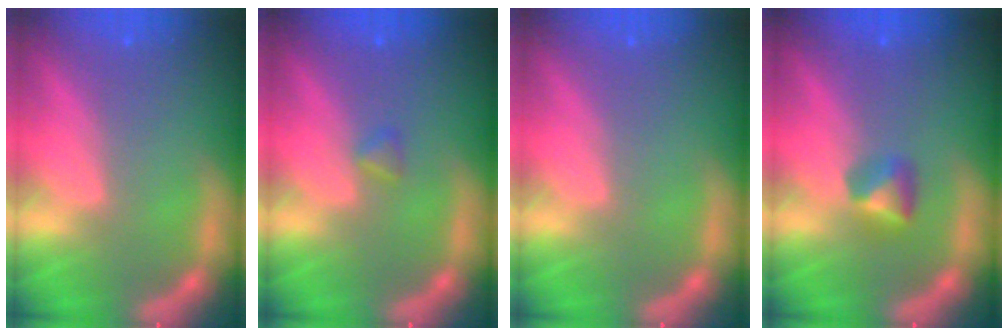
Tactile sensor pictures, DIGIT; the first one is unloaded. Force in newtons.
{"total": 0.9}
{"total": 0.0}
{"total": 1.9}